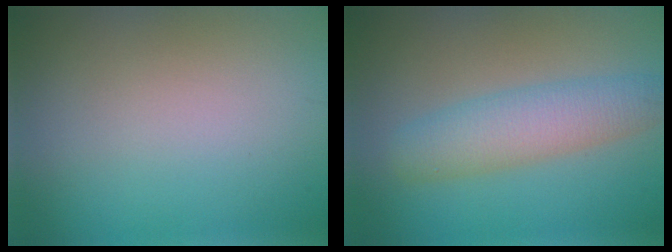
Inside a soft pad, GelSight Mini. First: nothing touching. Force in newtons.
{"total": 4.6, "press": 4.6, "slide": 0.2}